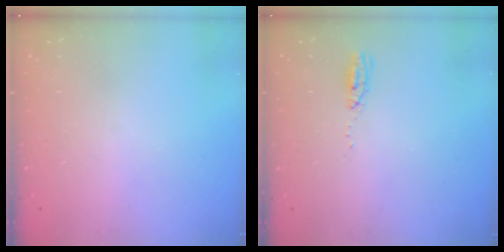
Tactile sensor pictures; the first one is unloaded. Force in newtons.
{"total": 3.7, "press": 3.4, "slide": 1.5}